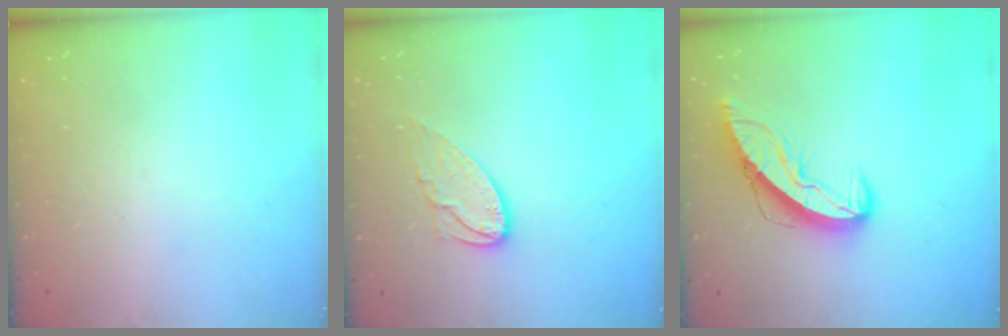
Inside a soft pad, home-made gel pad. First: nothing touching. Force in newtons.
{"total": 8.5, "press": 8.5, "slide": 0.5}
{"total": 9.4, "press": 9.4, "slide": 0.8}